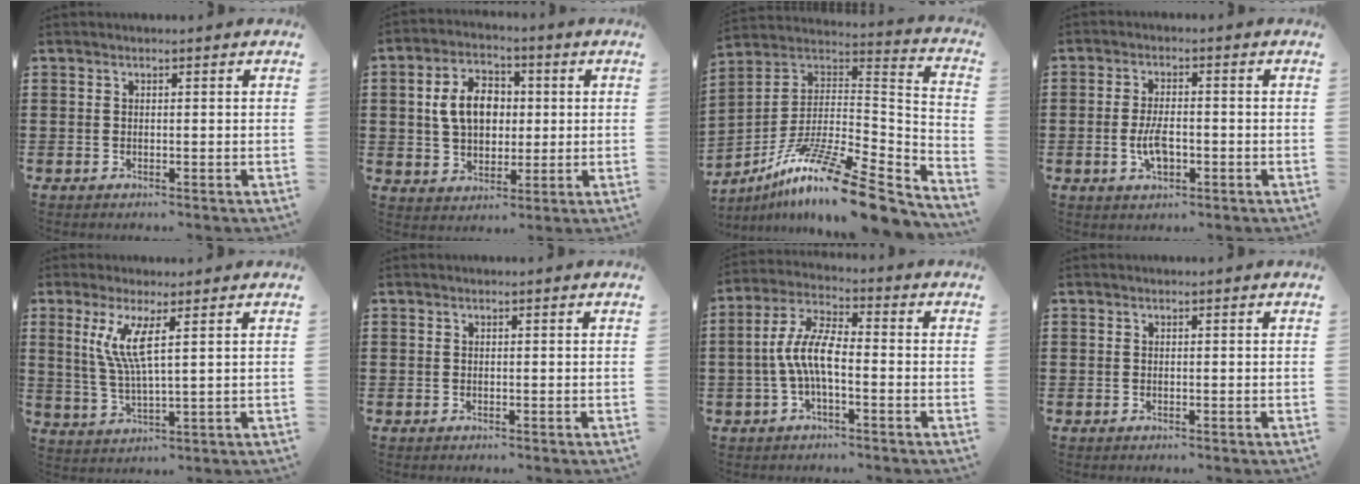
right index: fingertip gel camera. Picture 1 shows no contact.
{"total": 8.1, "force": [0.8, 5.8, 5.7], "torque": [-0.122, 0.011, 0.006]}
{"total": 15.4, "force": [-10.7, 2.2, 10.9], "torque": [-0.197, 0.015, -0.192]}
{"total": 4.7, "force": [-1.0, 2.0, 4.1], "torque": [-0.084, 0.001, -0.018]}
{"total": 6.4, "force": [2.4, 0.7, 5.9], "torque": [-0.138, -0.009, 0.035]}
{"total": 0.0}
{"total": 7.5, "force": [-1.7, 2.5, 6.9], "torque": [-0.163, -0.010, -0.038]}
{"total": 0.0}